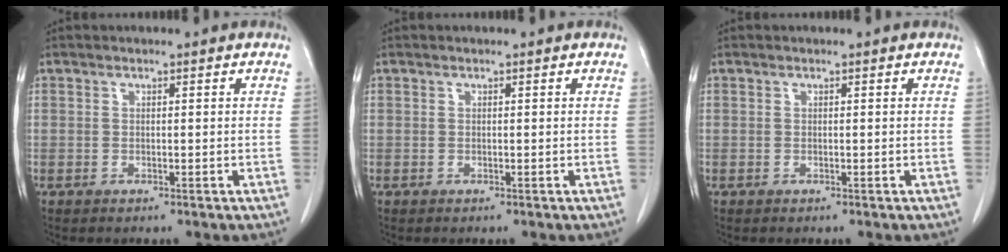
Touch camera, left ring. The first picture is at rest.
{"total": 0.0}
{"total": 0.0}